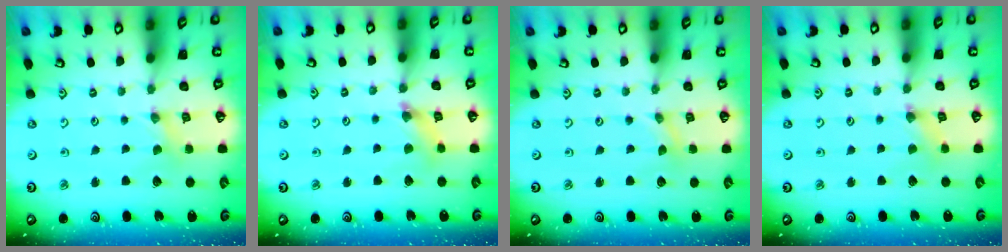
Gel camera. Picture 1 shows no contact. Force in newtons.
{"total": 4.3, "press": 4.2, "slide": 0.3}
{"total": 0.0}
{"total": 1.5, "press": 1.4, "slide": 0.3}